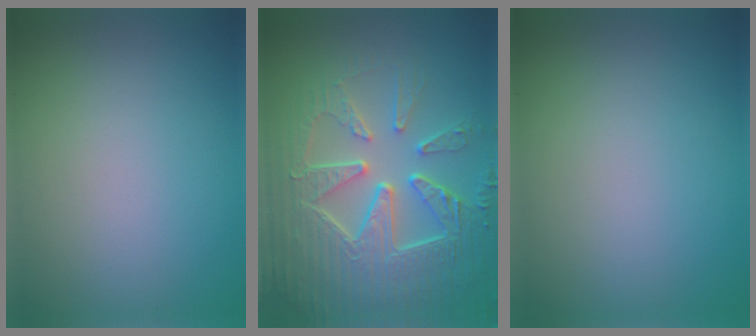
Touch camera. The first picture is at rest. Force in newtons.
{"total": 9.4, "press": 6.7, "slide": 6.5}
{"total": 0.0}